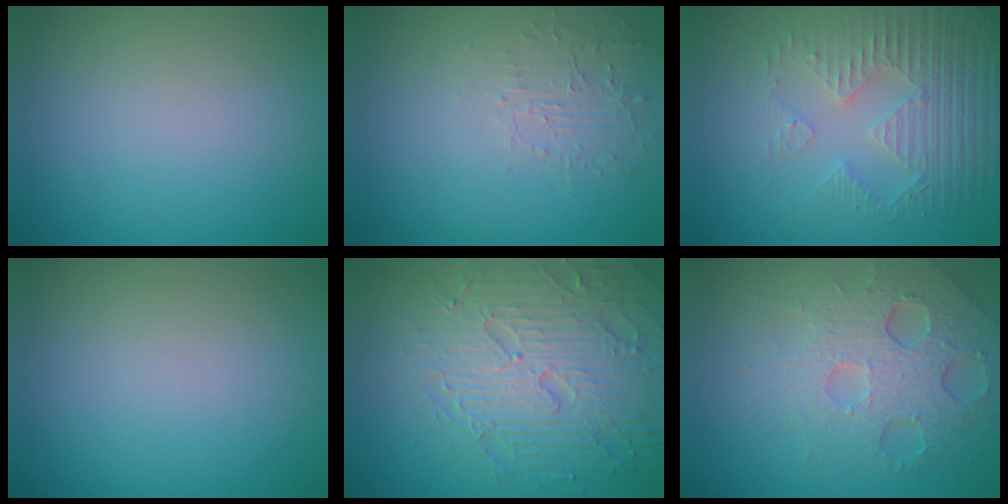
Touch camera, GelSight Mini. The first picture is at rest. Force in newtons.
{"total": 1.6, "press": 0.3, "slide": 1.6}
{"total": 4.0, "press": 3.6, "slide": 1.8}
{"total": 0.0}
{"total": 7.7, "press": 6.0, "slide": 4.7}
{"total": 5.8, "press": 4.5, "slide": 3.7}